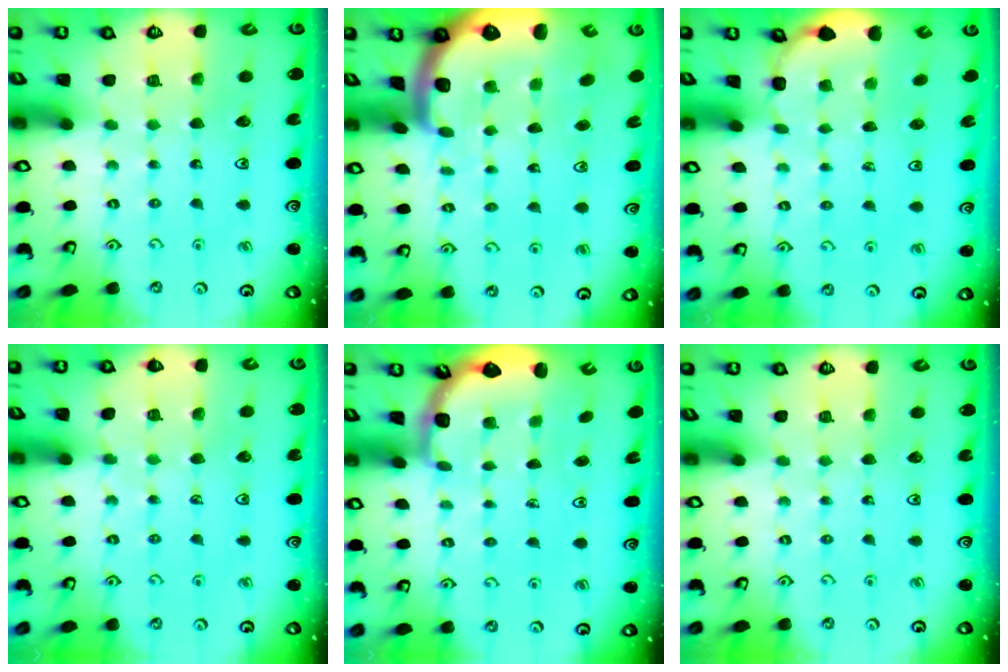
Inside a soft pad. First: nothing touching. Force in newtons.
{"total": 5.3, "press": 5.2, "slide": 0.9}
{"total": 1.6, "press": 1.2, "slide": 1.0}
{"total": 6.8, "press": 6.7, "slide": 1.3}
{"total": 2.6, "press": 2.2, "slide": 1.3}
{"total": 0.0}